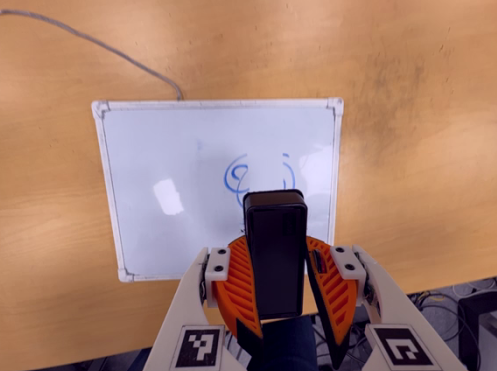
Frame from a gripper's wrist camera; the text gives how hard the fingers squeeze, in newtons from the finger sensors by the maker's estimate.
{"total": 8.8, "left": 9.1, "right": 8.5}